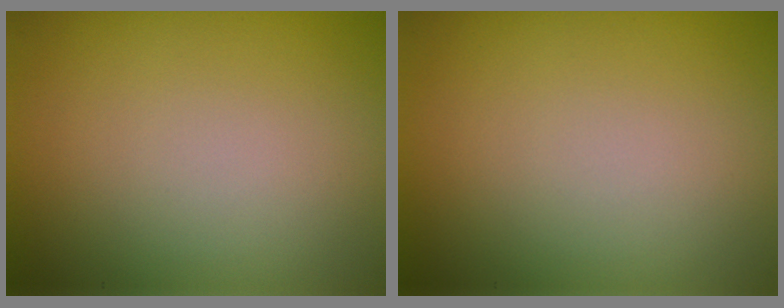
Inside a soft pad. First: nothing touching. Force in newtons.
{"total": 0.0}